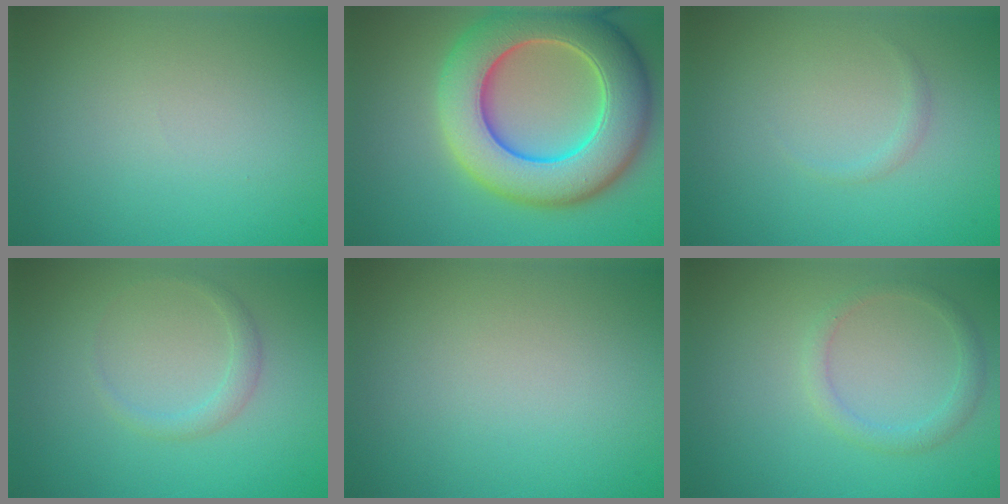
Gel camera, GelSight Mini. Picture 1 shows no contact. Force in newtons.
{"total": 11.2, "press": 11.2, "slide": 0.6}
{"total": 0.6, "press": 0.6, "slide": 0.1}
{"total": 1.3, "press": 1.3, "slide": 0.0}
{"total": 0.0}
{"total": 1.7, "press": 1.7, "slide": 0.2}